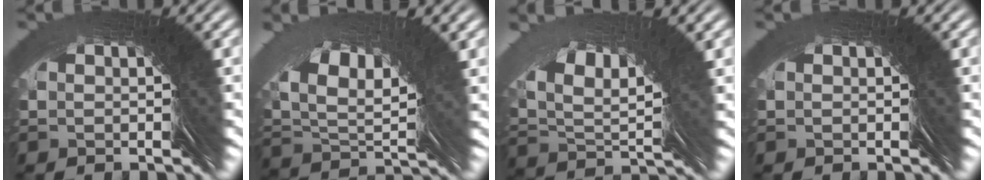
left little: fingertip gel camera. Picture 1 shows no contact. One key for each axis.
{"total": 4.4, "fx": 3.7, "fy": 0.4, "fz": 2.3, "tx": -0.049, "ty": 0.030, "tz": 0.051}
{"total": 4.8, "fx": 4.4, "fy": -0.5, "fz": 1.9, "tx": -0.037, "ty": 0.043, "tz": 0.056}
{"total": 0.0}